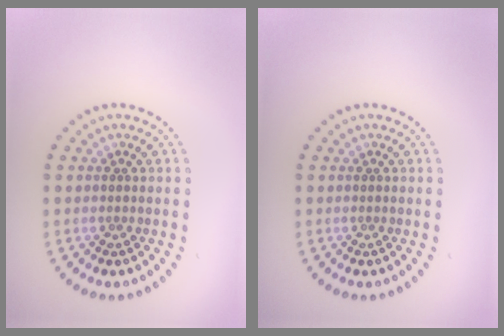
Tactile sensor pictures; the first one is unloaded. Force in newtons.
{"total": 0.0}